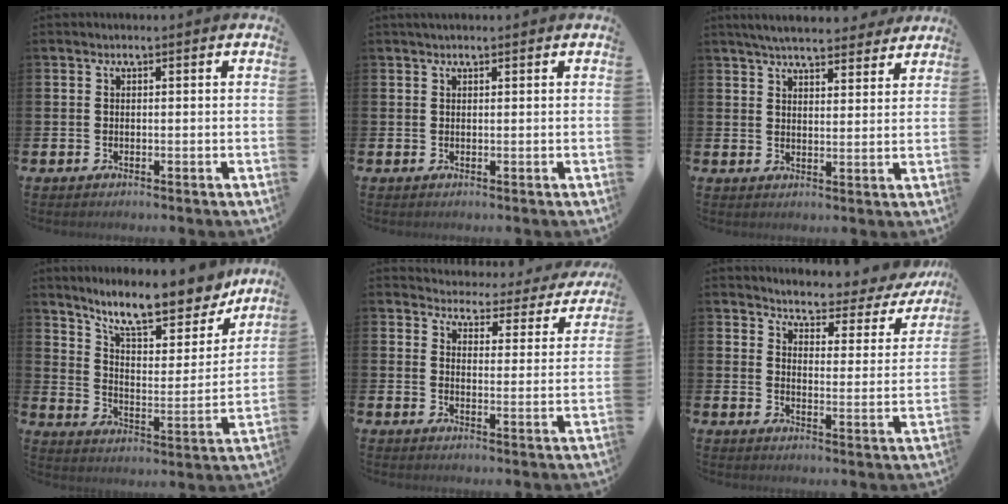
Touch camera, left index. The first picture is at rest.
{"total": 1.4, "force": [1.2, 0.2, 0.8], "torque": [-0.016, 0.004, 0.020]}
{"total": 5.9, "force": [5.6, 1.0, 1.4], "torque": [-0.035, -0.025, 0.100]}
{"total": 12.4, "force": [10.6, 3.1, 5.5], "torque": [-0.122, -0.068, 0.183]}
{"total": 3.7, "force": [3.5, 1.0, 0.3], "torque": [-0.026, -0.038, 0.054]}
{"total": 3.5, "force": [3.4, 0.9, 0.6], "torque": [-0.039, -0.031, 0.050]}